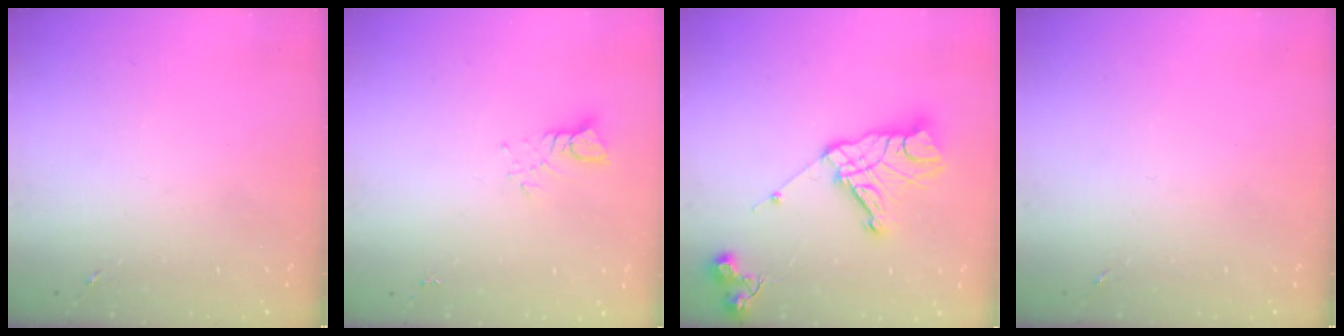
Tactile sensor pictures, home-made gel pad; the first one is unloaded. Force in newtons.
{"total": 3.8, "press": 3.8, "slide": 0.3}
{"total": 15.6, "press": 15.6, "slide": 1.2}
{"total": 0.0}